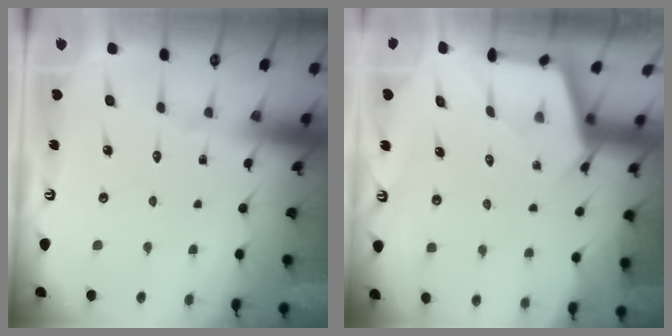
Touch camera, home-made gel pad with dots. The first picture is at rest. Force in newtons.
{"total": 2.7, "press": 2.7, "slide": 0.3}